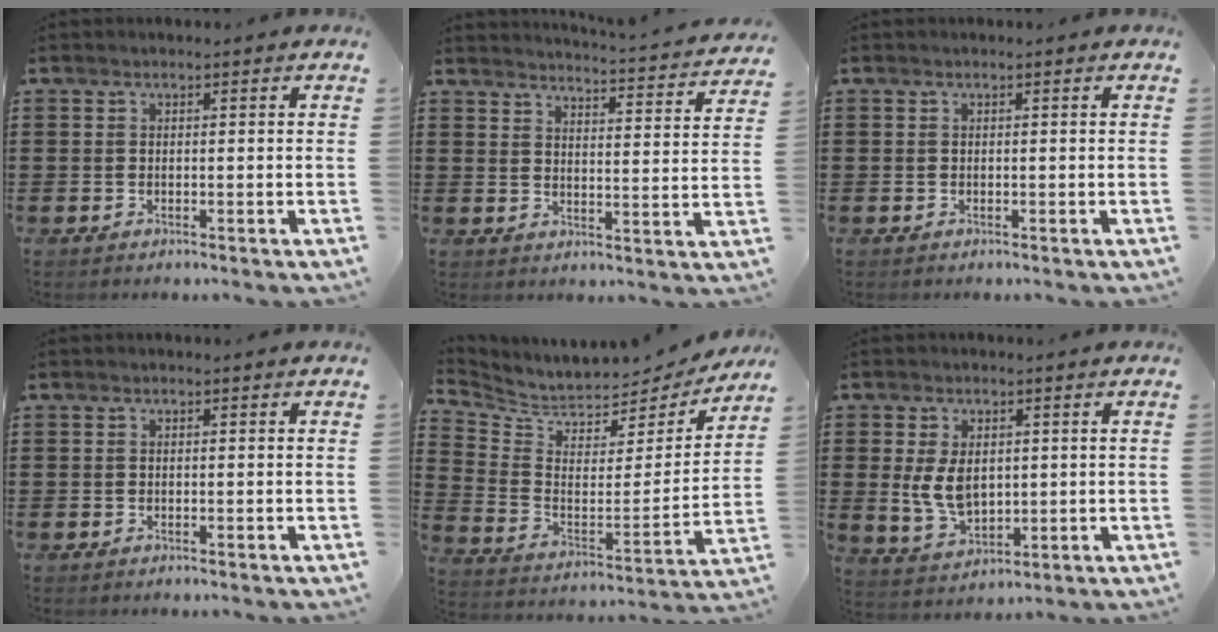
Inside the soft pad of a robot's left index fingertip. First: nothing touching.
{"total": 3.6, "force": [3.5, -0.6, 0.4], "torque": [-0.019, -0.035, 0.056]}
{"total": 0.0}
{"total": 0.0}
{"total": 5.2, "force": [5.0, 1.3, 0.5], "torque": [-0.044, -0.050, 0.083]}
{"total": 6.3, "force": [0.7, 4.2, 4.6], "torque": [-0.117, 0.003, 0.010]}